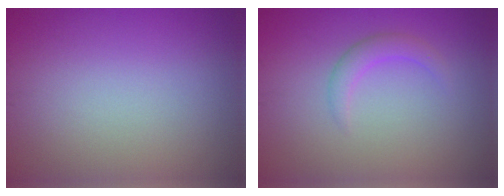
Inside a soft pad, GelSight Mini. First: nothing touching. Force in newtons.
{"total": 1.8, "press": 1.8, "slide": 0.1}